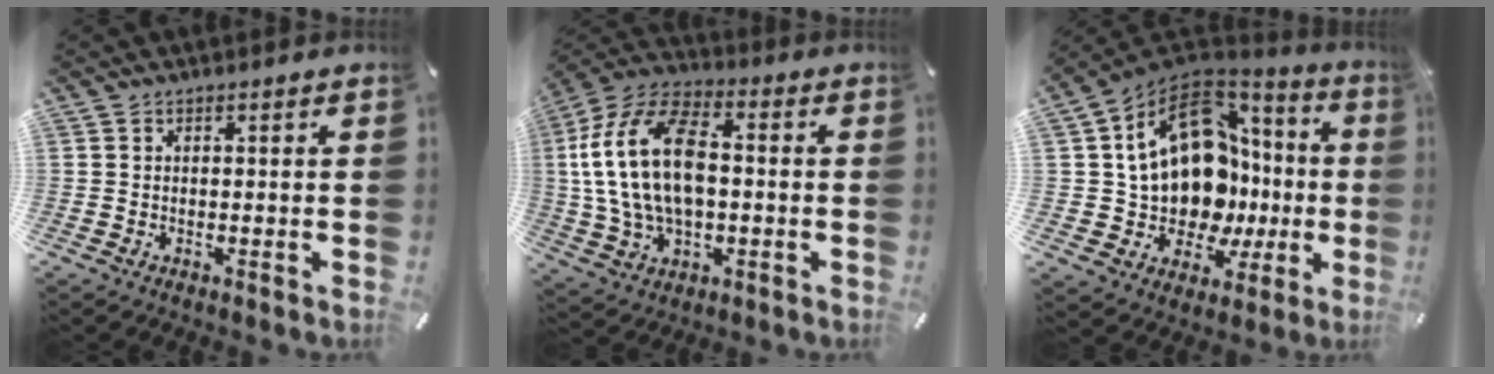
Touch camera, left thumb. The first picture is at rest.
{"total": 18.1, "force": [0.3, 12.0, 13.6], "torque": [-0.309, 0.010, 0.002]}
{"total": 21.2, "force": [3.0, 15.7, 13.8], "torque": [-0.261, -0.035, 0.070]}